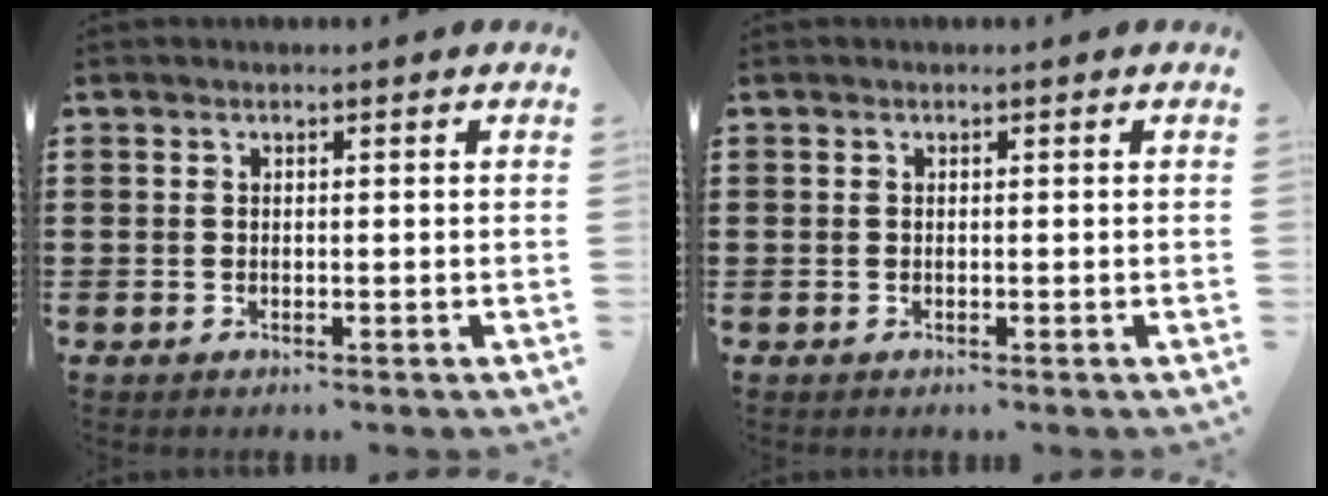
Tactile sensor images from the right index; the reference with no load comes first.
{"total": 0.0}